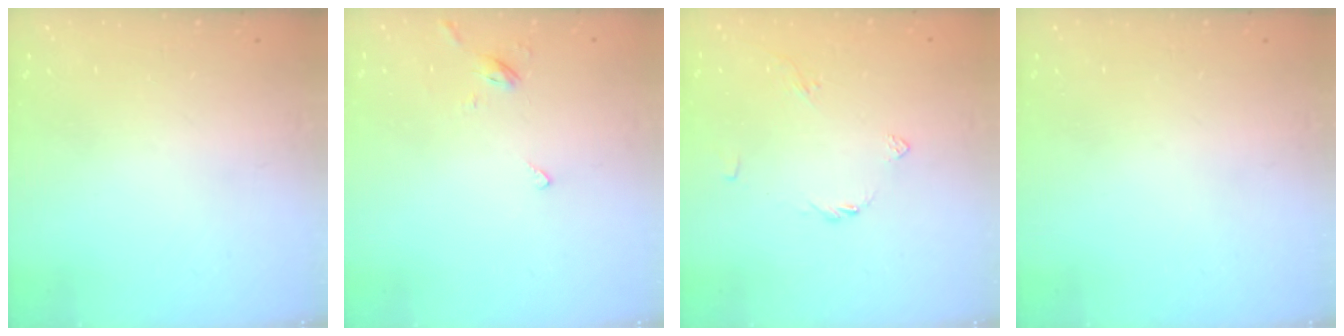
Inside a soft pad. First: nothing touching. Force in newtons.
{"total": 2.7, "press": 2.6, "slide": 0.7}
{"total": 3.4, "press": 3.4, "slide": 0.5}
{"total": 0.0}